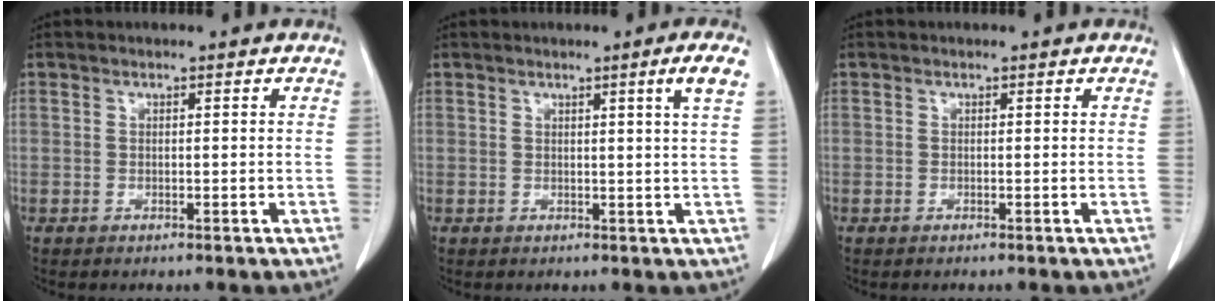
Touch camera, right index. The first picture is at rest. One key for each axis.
{"total": 3.0, "fx": 1.3, "fy": -1.1, "fz": 2.5, "tx": -0.035, "ty": -0.011, "tz": 0.022}
{"total": 0.0}